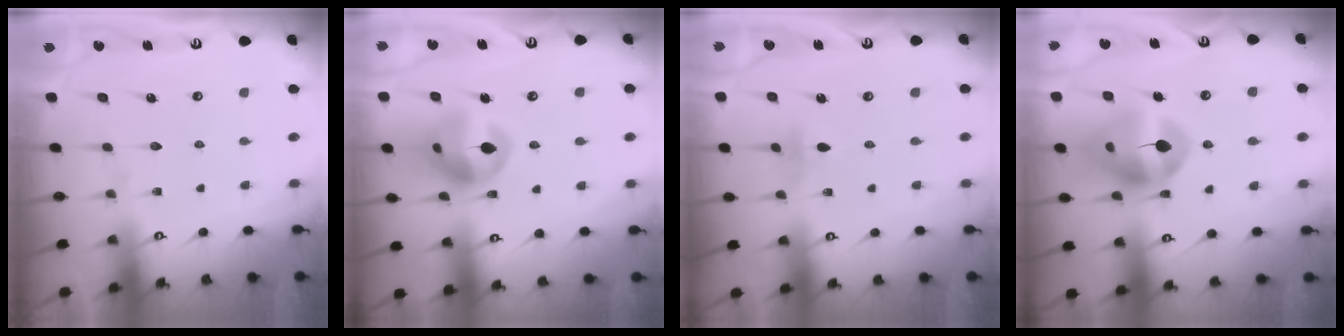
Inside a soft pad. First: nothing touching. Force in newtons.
{"total": 14.9, "press": 14.8, "slide": 1.8}
{"total": 2.8, "press": 2.7, "slide": 0.9}
{"total": 14.3, "press": 14.2, "slide": 1.4}